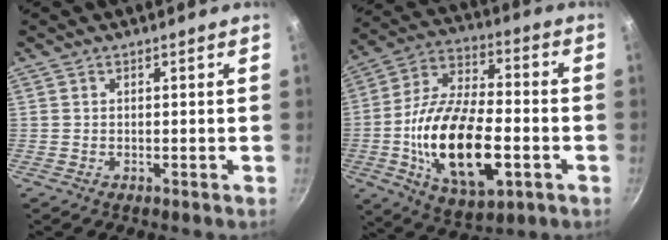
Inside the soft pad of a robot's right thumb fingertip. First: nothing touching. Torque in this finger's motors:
{"motor_torque": [-0.37, 1.75, 2.06, -0.70, 0.74]}